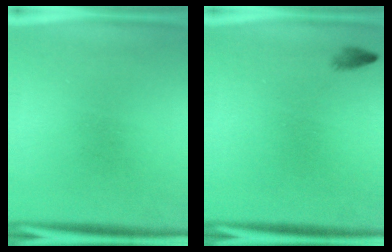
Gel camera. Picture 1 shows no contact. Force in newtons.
{"total": 0.8}